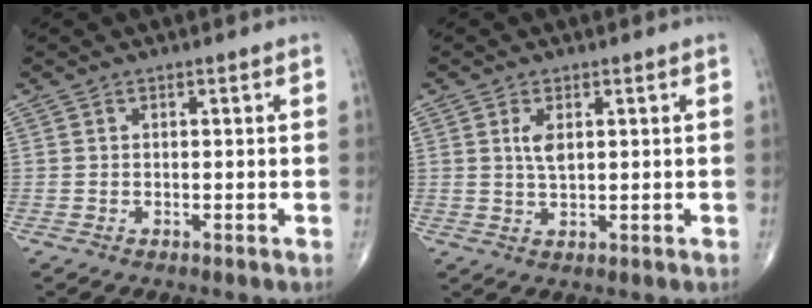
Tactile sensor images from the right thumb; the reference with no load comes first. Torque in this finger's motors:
{"motor_torque": [0.96, 0.74, 0.41, -0.25, 0.19]}